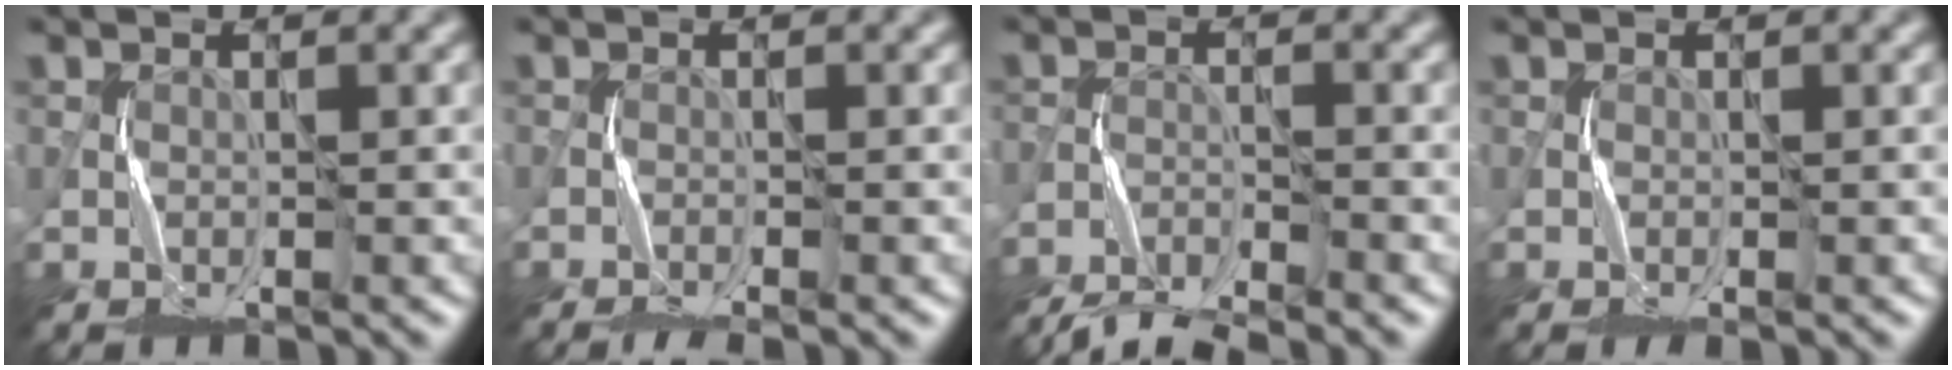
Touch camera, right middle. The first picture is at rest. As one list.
[{"total": 2.1, "force": [-1.8, 0.1, 1.1], "torque": [-0.023, 0.001, -0.035]}, {"total": 6.5, "force": [-6.1, 0.9, 2.1], "torque": [-0.046, -0.018, -0.106]}, {"total": 0.6, "force": [-0.3, 0.1, 0.5], "torque": [-0.009, -0.001, -0.006]}]